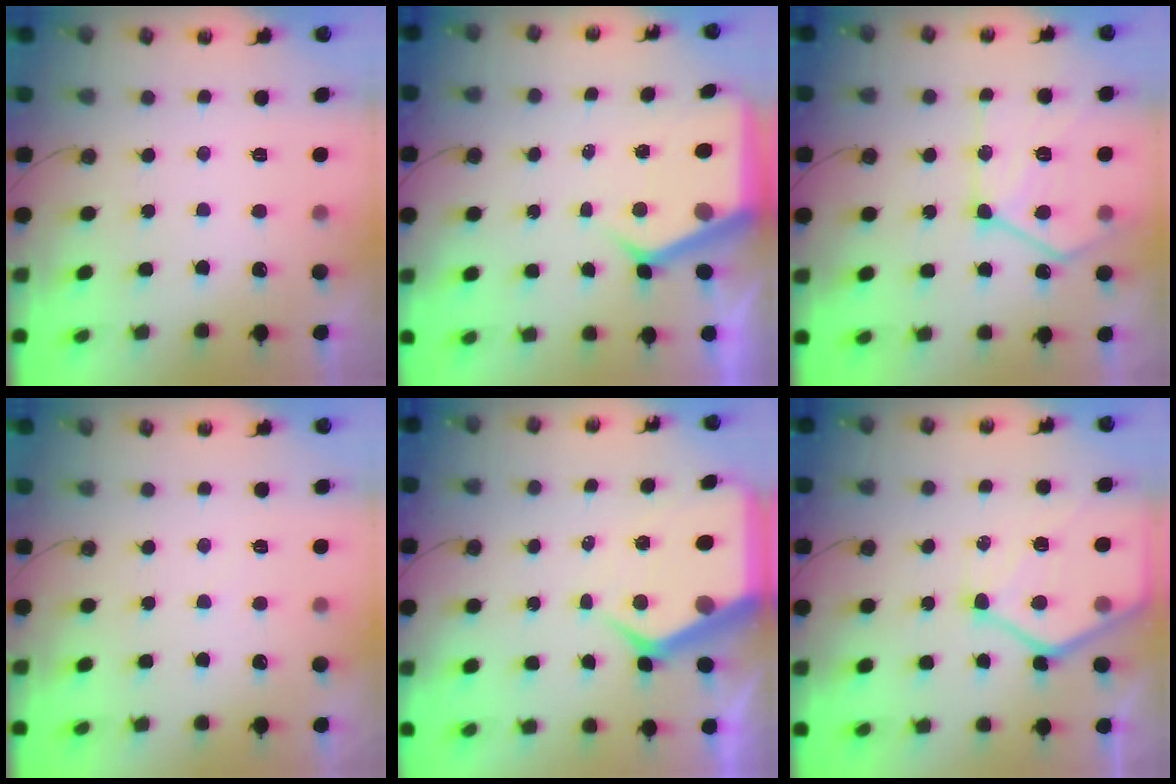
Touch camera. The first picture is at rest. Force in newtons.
{"total": 6.2, "press": 6.1, "slide": 0.8}
{"total": 16.9, "press": 16.8, "slide": 1.6}
{"total": 3.8, "press": 3.8, "slide": 0.5}
{"total": 10.5, "press": 10.4, "slide": 1.0}
{"total": 14.1, "press": 14.0, "slide": 1.5}